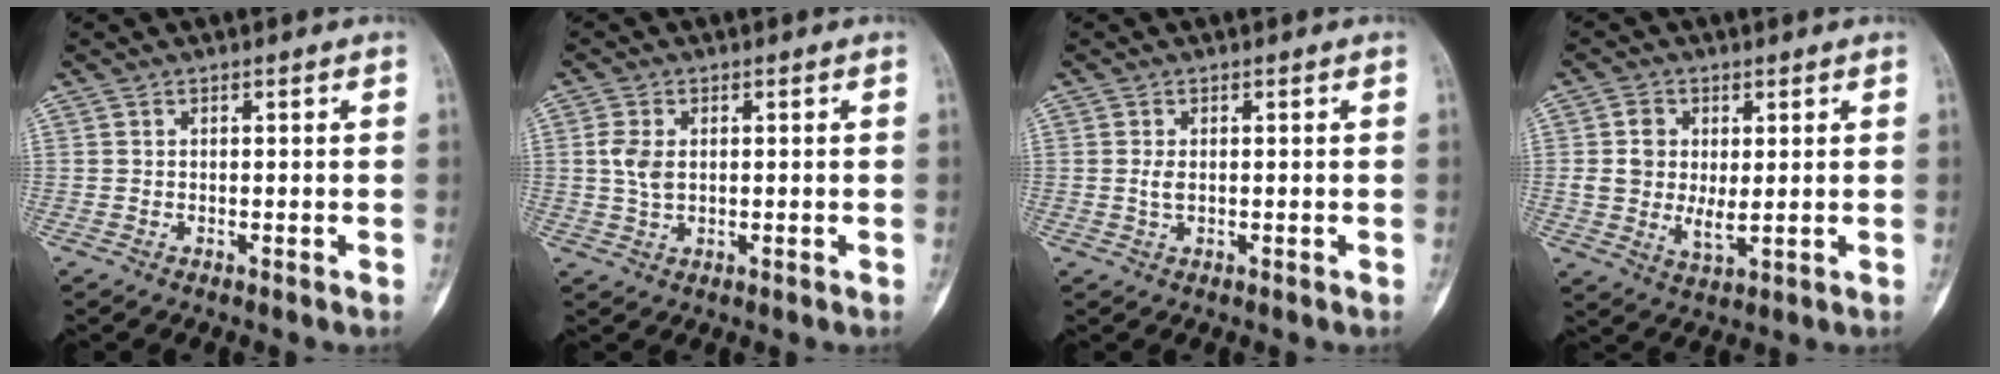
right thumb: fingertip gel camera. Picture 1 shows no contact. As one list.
[{"total": 3.9, "force": [0.5, 2.5, 3.0], "torque": [-0.063, 0.002, 0.010]}, {"total": 1.5, "force": [0.0, 0.8, 1.3], "torque": [-0.030, -0.002, 0.001]}, {"total": 6.8, "force": [1.0, 4.5, 4.9], "torque": [-0.073, -0.012, 0.021]}]